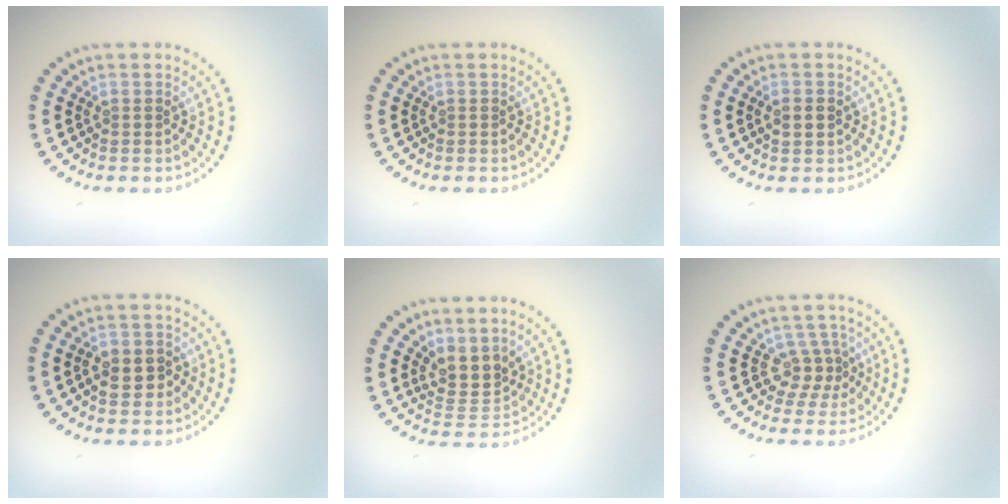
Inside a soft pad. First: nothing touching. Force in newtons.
{"total": 0.0}
{"total": 2.0, "press": 2.0, "slide": 0.2}
{"total": 2.8, "press": 2.8, "slide": 0.5}
{"total": 2.9, "press": 2.3, "slide": 1.8}
{"total": 2.5, "press": 1.7, "slide": 1.8}